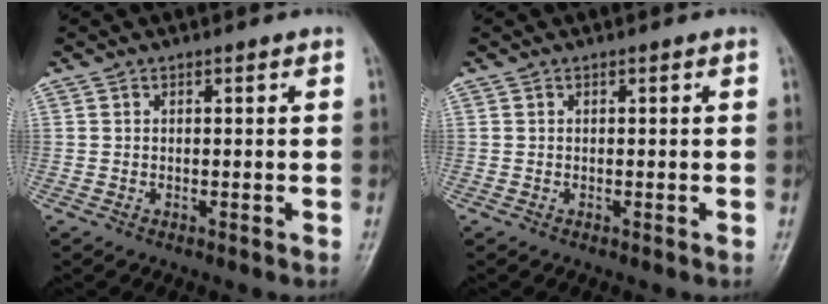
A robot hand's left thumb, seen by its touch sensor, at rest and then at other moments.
{"total": 0.0}